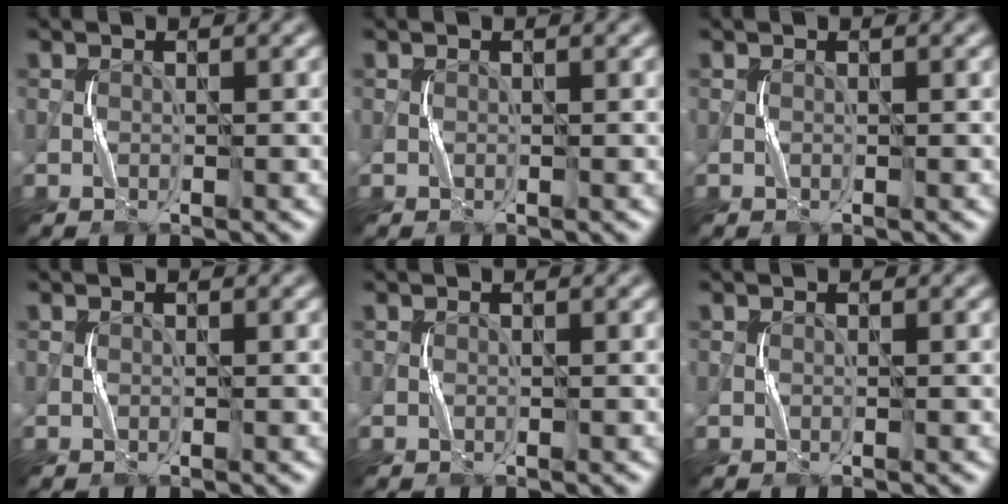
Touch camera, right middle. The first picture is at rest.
{"total": 0.0}
{"total": 0.0}
{"total": 0.0}
{"total": 0.0}
{"total": 0.0}